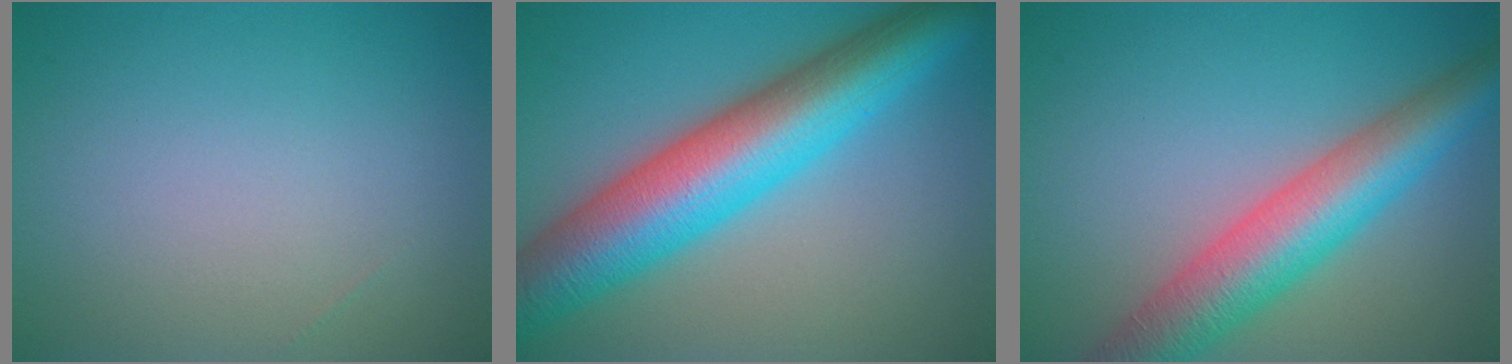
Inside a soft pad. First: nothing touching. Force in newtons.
{"total": 11.5, "press": 11.5, "slide": 0.2}
{"total": 8.0, "press": 8.0, "slide": 0.3}